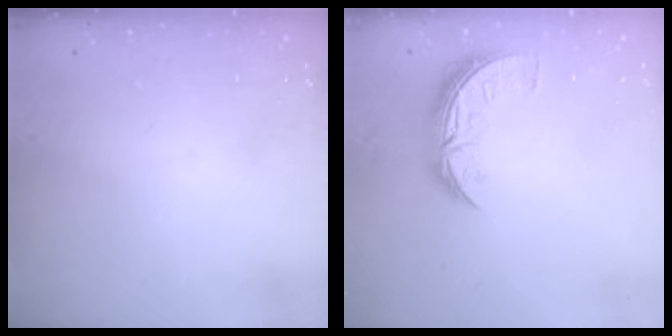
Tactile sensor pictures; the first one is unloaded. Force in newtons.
{"total": 9.0, "press": 9.0, "slide": 0.5}